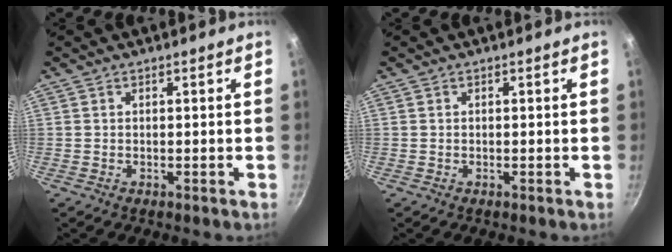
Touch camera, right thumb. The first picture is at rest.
{"total": 0.0}